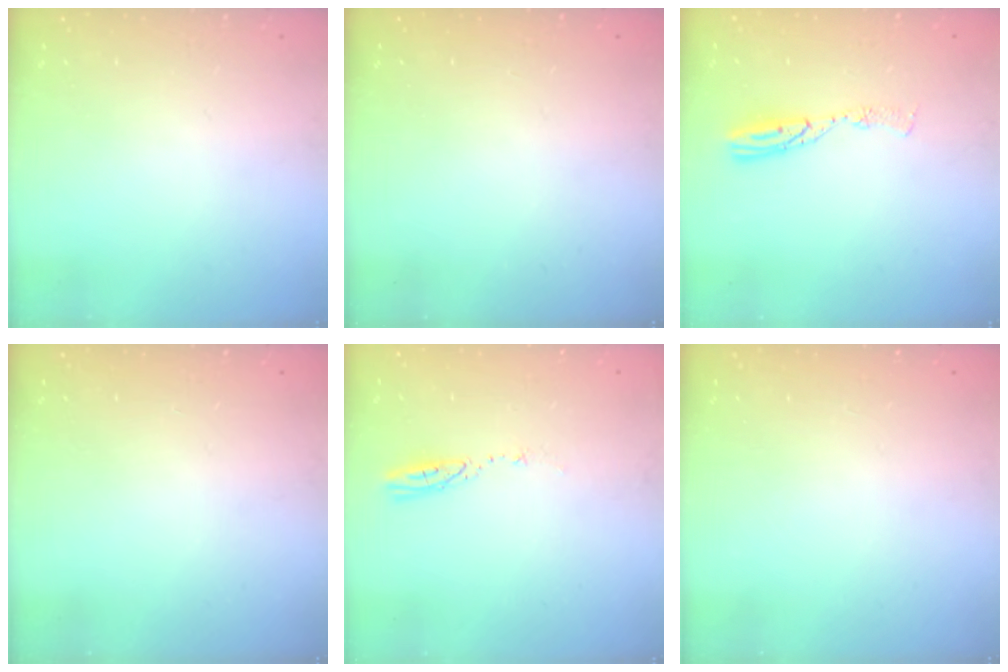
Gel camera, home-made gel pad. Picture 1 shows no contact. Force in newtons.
{"total": 0.0}
{"total": 7.8, "press": 7.8, "slide": 0.8}
{"total": 0.0}
{"total": 3.7, "press": 3.6, "slide": 0.3}
{"total": 0.0}